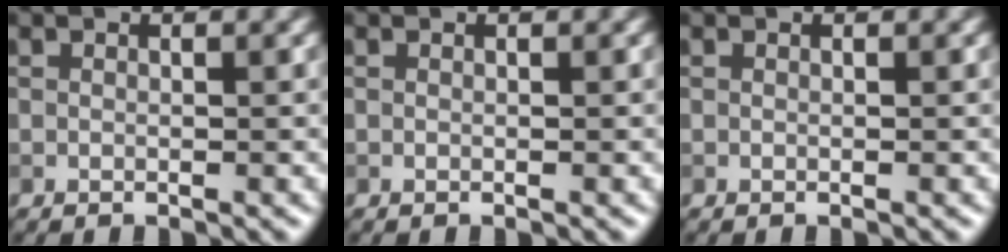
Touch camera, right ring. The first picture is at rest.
{"total": 0.0}
{"total": 0.0}